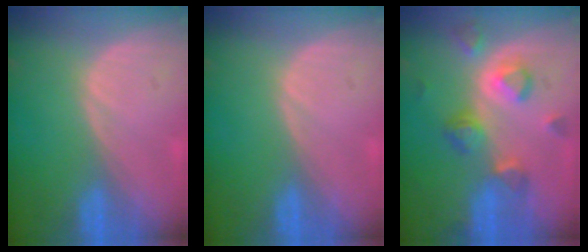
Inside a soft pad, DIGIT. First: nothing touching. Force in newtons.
{"total": 0.0}
{"total": 7.1, "press": 7.0, "slide": 1.2}